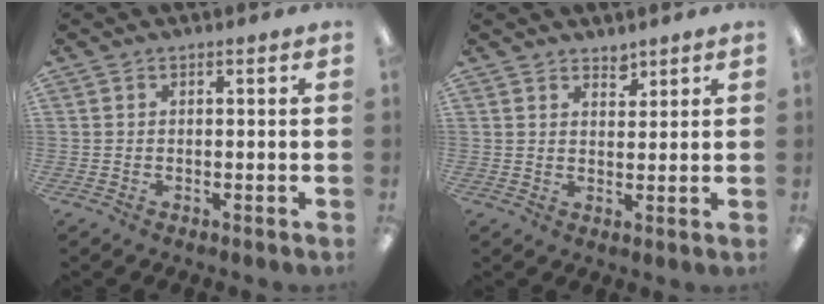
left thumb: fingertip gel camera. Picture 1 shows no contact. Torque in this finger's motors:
{"motor_torque": [-0.10, -0.04, -0.17, -0.17, 0.04]}